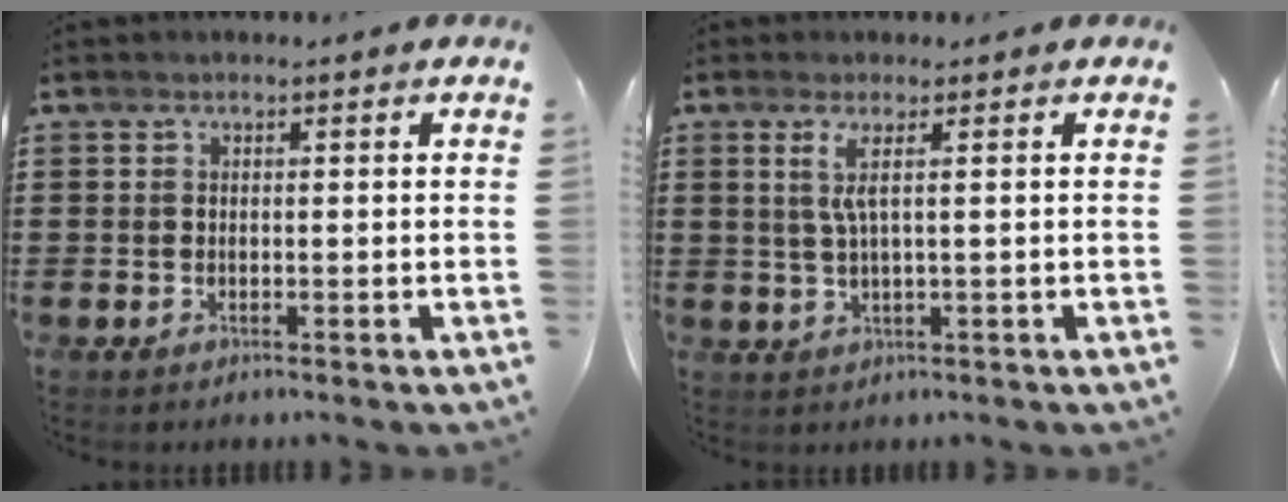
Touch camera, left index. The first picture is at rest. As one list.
[{"total": 3.4, "force": [0.9, -0.3, 3.3], "torque": [-0.075, -0.011, 0.013]}]